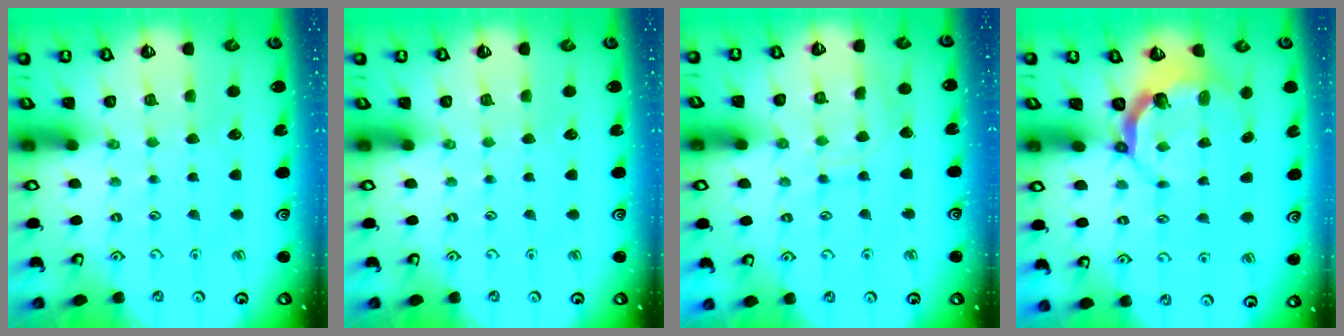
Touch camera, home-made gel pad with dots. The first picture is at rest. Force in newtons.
{"total": 0.0}
{"total": 8.1, "press": 8.1, "slide": 0.6}
{"total": 4.3, "press": 2.9, "slide": 3.2}